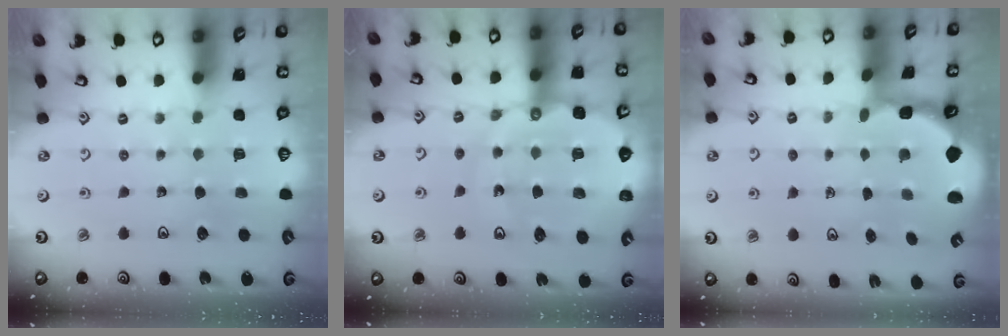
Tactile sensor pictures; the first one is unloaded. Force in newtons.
{"total": 16.8, "press": 16.6, "slide": 2.5}
{"total": 1.7, "press": 1.6, "slide": 0.5}